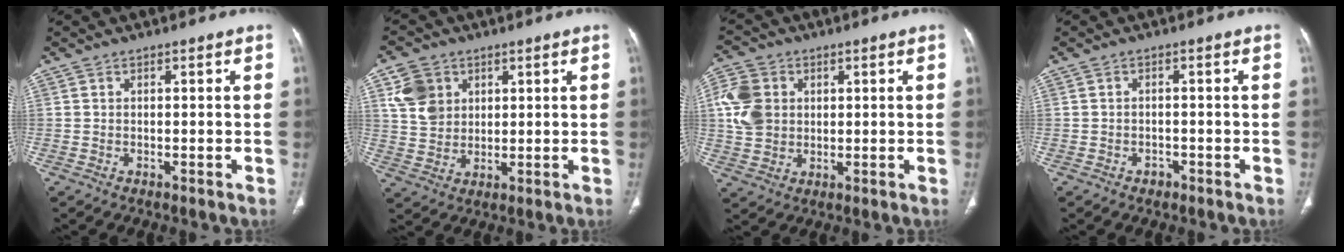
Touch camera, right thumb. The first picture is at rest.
{"total": 8.0, "force": [3.2, 6.5, 3.4], "torque": [-0.044, -0.009, 0.069]}
{"total": 9.3, "force": [1.8, 7.6, 5.0], "torque": [-0.091, 0.002, 0.033]}
{"total": 1.6, "force": [-1.0, 1.1, 0.5], "torque": [-0.010, 0.006, -0.013]}